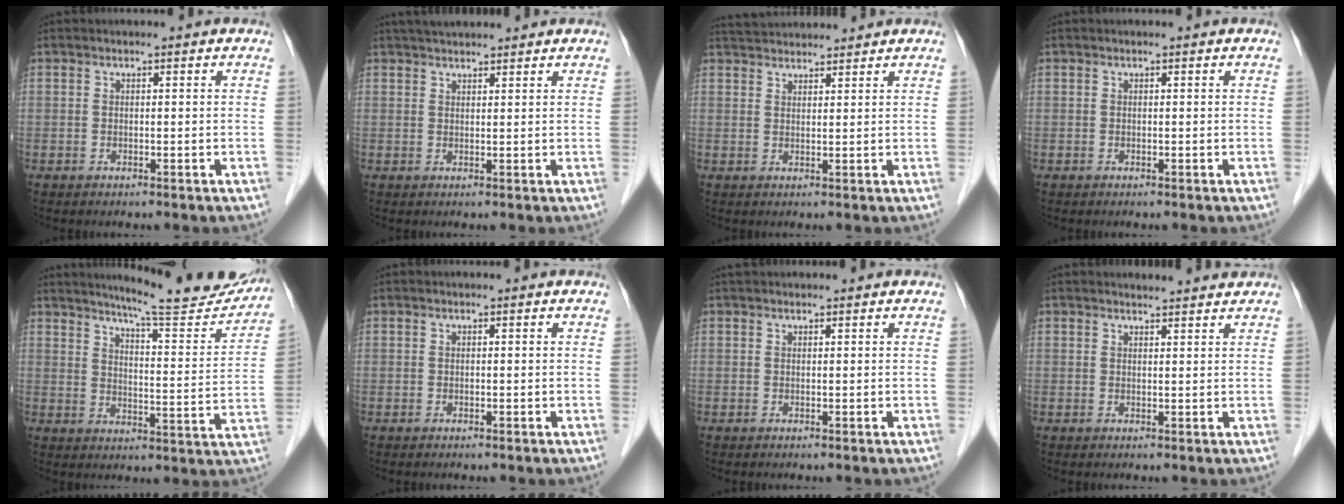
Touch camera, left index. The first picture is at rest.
{"total": 5.8, "force": [5.3, 0.8, 2.2], "torque": [-0.035, 0.038, 0.082]}
{"total": 7.1, "force": [6.9, 0.8, 1.7], "torque": [-0.034, 0.039, 0.110]}
{"total": 0.0}
{"total": 17.6, "force": [16.5, 1.2, 6.2], "torque": [-0.088, -0.056, 0.207]}
{"total": 0.0}
{"total": 2.8, "force": [2.6, 0.4, 1.0], "torque": [-0.010, 0.035, 0.040]}
{"total": 4.3, "force": [4.2, 0.1, 0.8], "torque": [-0.016, 0.008, 0.048]}